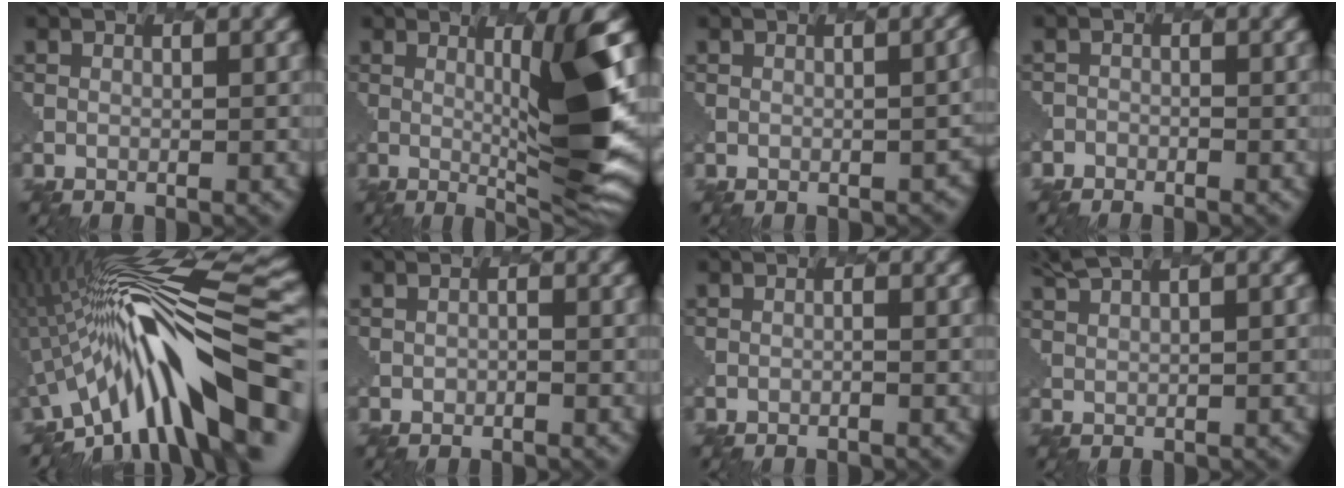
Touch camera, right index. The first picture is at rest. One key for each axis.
{"total": 6.5, "fx": 1.4, "fy": -0.2, "fz": 6.3, "tx": -0.117, "ty": -0.006, "tz": 0.016}
{"total": 3.6, "fx": -0.7, "fy": 1.7, "fz": 3.1, "tx": -0.024, "ty": -0.006, "tz": -0.005}
{"total": 3.4, "fx": -2.9, "fy": 1.2, "fz": -1.2, "tx": 0.011, "ty": 0.002, "tz": -0.048}
{"total": 11.1, "fx": -5.2, "fy": 3.2, "fz": 9.2, "tx": -0.174, "ty": 0.037, "tz": -0.114}
{"total": 1.3, "fx": -0.9, "fy": 0.1, "fz": -1.0, "tx": -0.008, "ty": -0.012, "tz": -0.014}
{"total": 1.3, "fx": -0.9, "fy": -0.4, "fz": -0.9, "tx": -0.004, "ty": -0.007, "tz": -0.013}
{"total": 4.8, "fx": 3.4, "fy": 1.7, "fz": 2.9, "tx": -0.071, "ty": 0.015, "tz": 0.050}